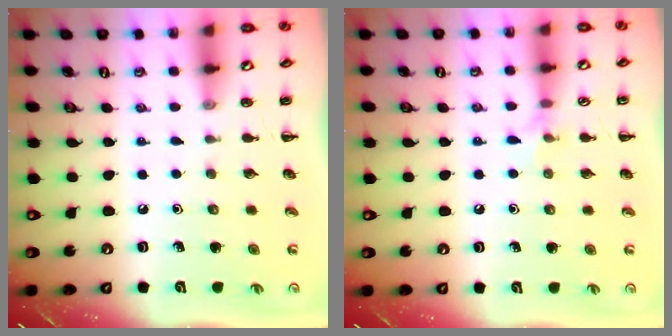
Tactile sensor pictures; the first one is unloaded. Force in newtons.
{"total": 5.6, "press": 5.3, "slide": 1.8}